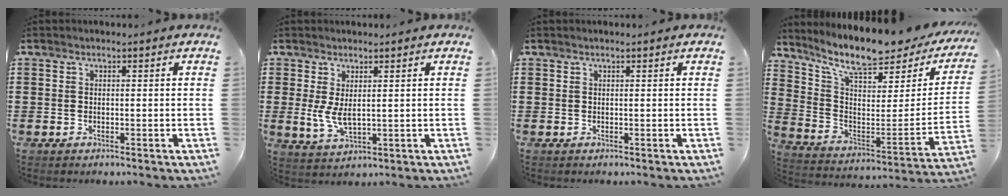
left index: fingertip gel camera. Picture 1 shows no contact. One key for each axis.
{"total": 4.7, "fx": 0.9, "fy": 2.2, "fz": 4.0, "tx": -0.095, "ty": -0.002, "tz": 0.014}
{"total": 0.0}
{"total": 9.3, "fx": 7.6, "fy": 1.8, "fz": 5.0, "tx": -0.126, "ty": -0.059, "tz": 0.127}